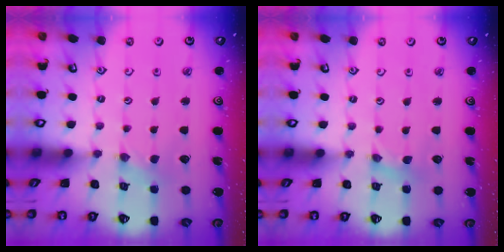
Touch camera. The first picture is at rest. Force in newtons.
{"total": 1.4, "press": 1.4, "slide": 0.3}